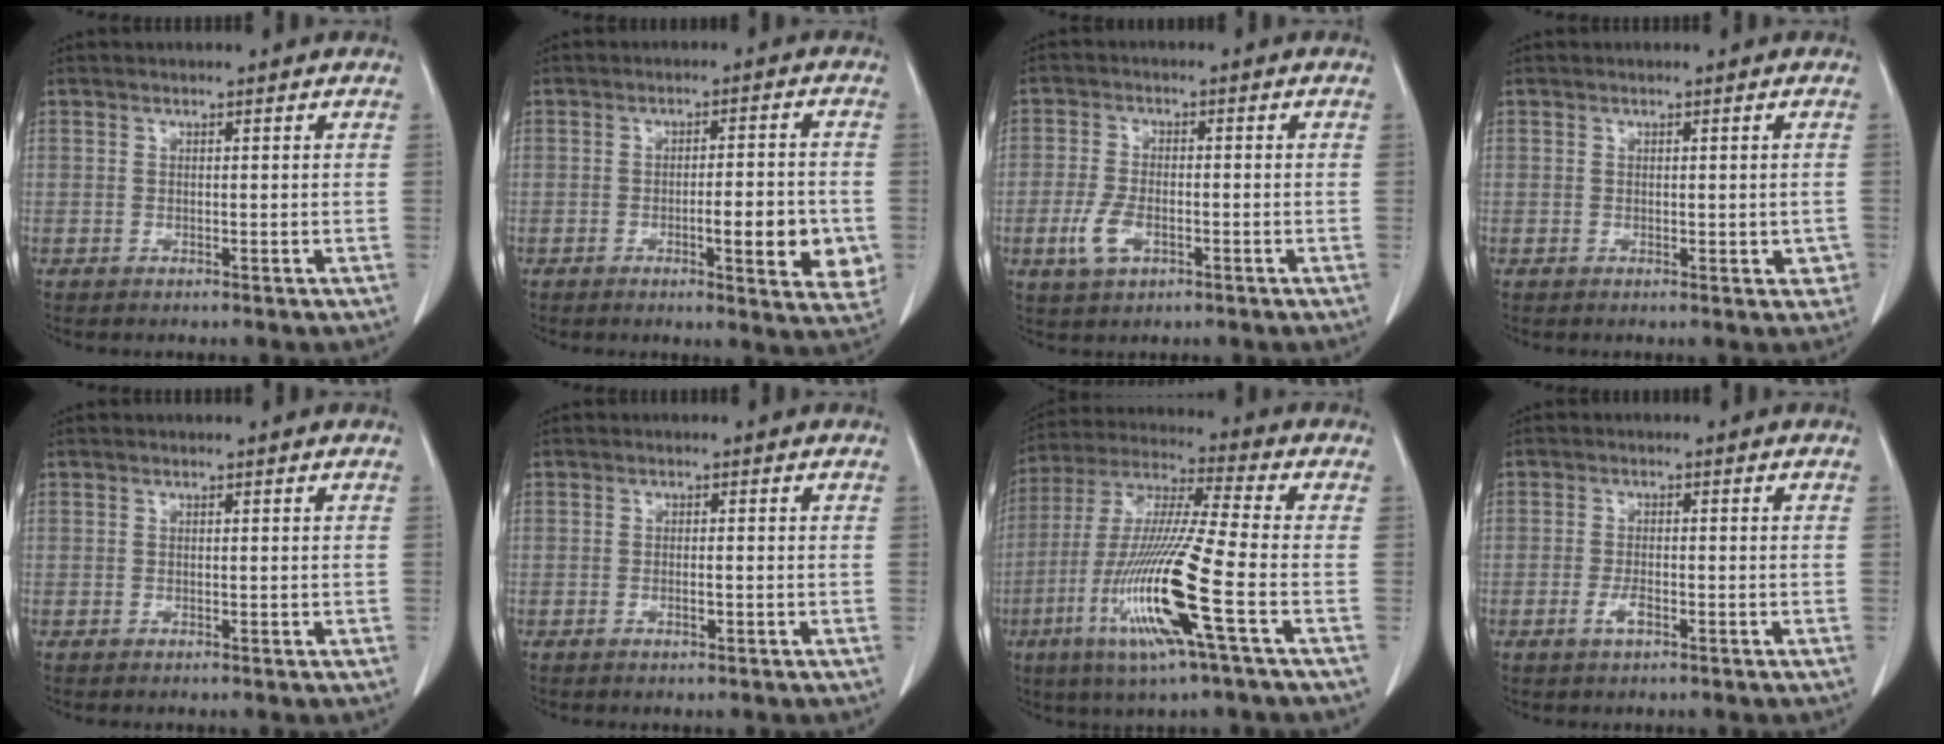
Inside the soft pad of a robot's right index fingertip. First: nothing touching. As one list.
[{"total": 9.3, "force": [-2.2, 2.0, 8.8], "torque": [-0.102, -0.003, -0.024]}, {"total": 2.5, "force": [-0.9, 1.4, 1.9], "torque": [-0.043, -0.001, -0.013]}, {"total": 2.1, "force": [-0.2, 1.4, 1.6], "torque": [-0.002, 0.005, -0.001]}, {"total": 0.0}, {"total": 1.1, "force": [-0.4, 0.2, 1.0], "torque": [-0.019, 0.001, -0.005]}, {"total": 16.9, "force": [-5.8, -0.4, 15.9], "torque": [-0.331, -0.020, -0.115]}, {"total": 2.2, "force": [-1.1, 0.6, 1.9], "torque": [-0.039, -0.001, -0.019]}]